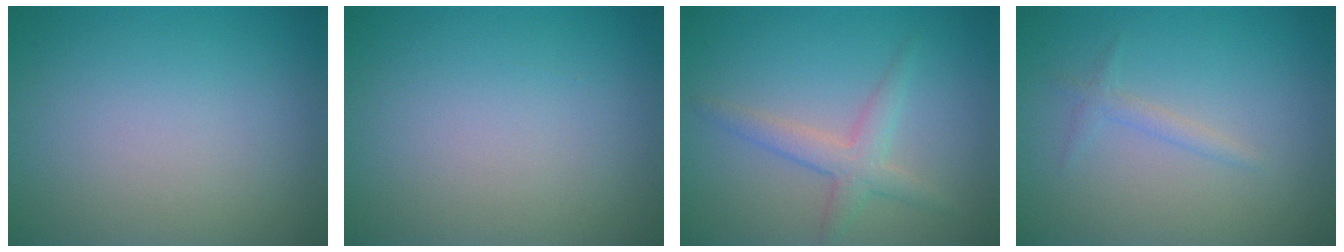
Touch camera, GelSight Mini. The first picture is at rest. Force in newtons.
{"total": 0.0}
{"total": 2.6, "press": 2.6, "slide": 0.1}
{"total": 1.1, "press": 1.1, "slide": 0.1}